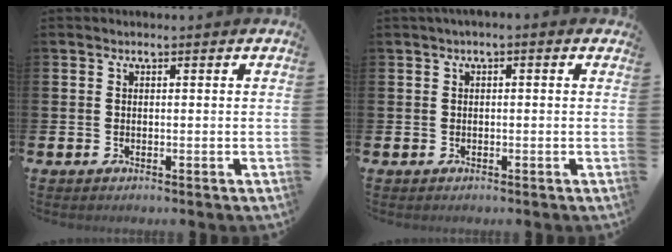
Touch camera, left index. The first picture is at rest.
{"total": 0.6, "force": [-0.2, 0.1, 0.6], "torque": [-0.008, 0.001, -0.005]}